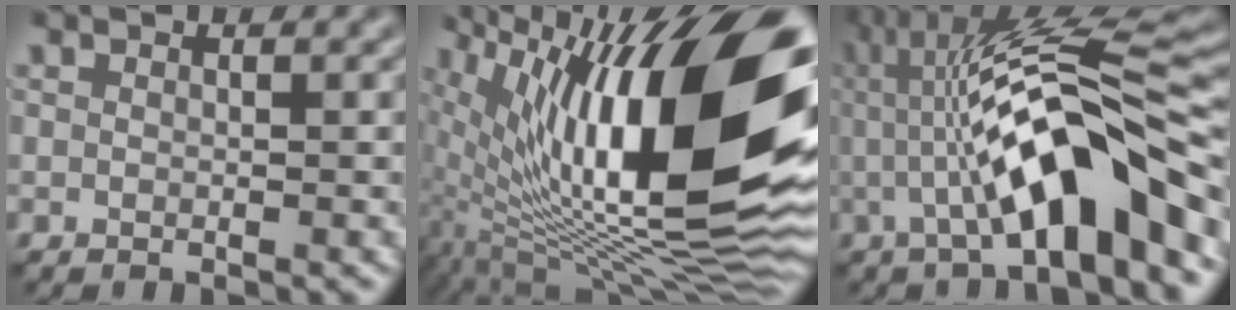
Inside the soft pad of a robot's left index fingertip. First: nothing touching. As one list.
[{"total": 18.4, "force": [3.5, 6.5, 16.8], "torque": [-0.284, 0.019, 0.055]}, {"total": 11.9, "force": [-1.5, 2.7, 11.4], "torque": [-0.182, 0.029, -0.031]}]